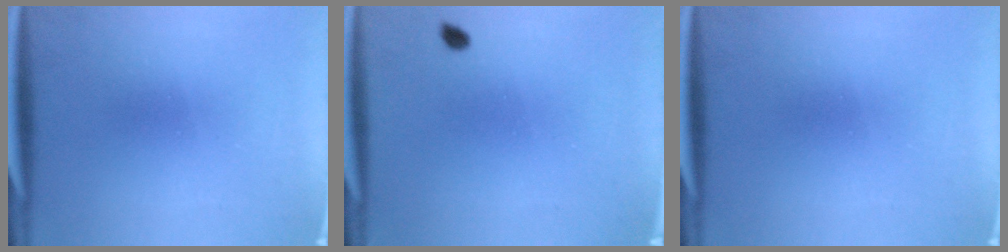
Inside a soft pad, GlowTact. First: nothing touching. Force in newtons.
{"total": 0.9}
{"total": 0.0}